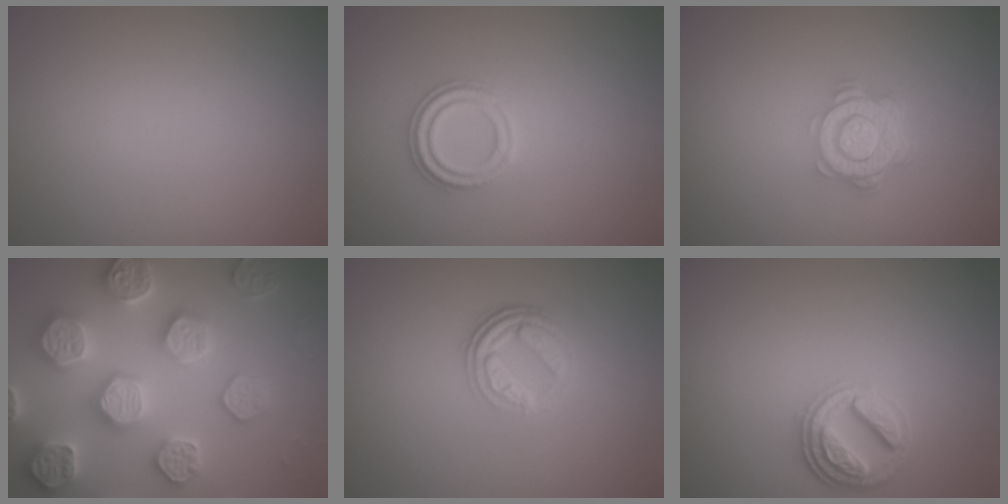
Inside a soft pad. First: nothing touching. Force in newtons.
{"total": 2.4, "press": 2.3, "slide": 0.6}
{"total": 4.8, "press": 3.4, "slide": 3.4}
{"total": 7.9, "press": 7.7, "slide": 1.6}
{"total": 3.8, "press": 2.8, "slide": 2.6}
{"total": 4.1, "press": 3.2, "slide": 2.5}